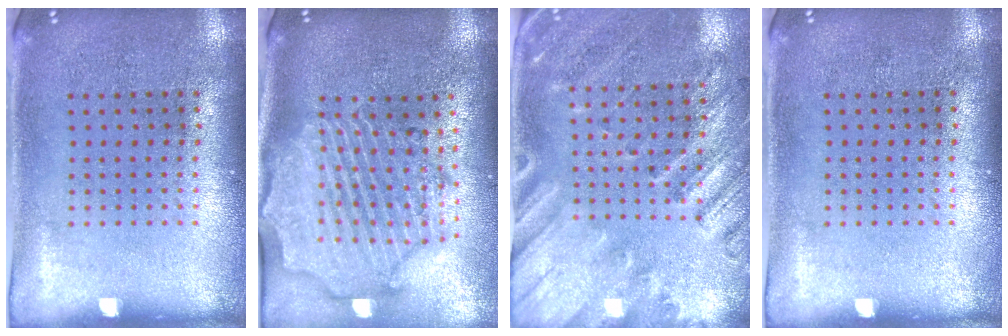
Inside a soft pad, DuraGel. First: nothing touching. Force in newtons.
{"total": 3.0, "press": 2.6, "slide": 1.5}
{"total": 2.4, "press": 1.9, "slide": 1.5}
{"total": 0.0}